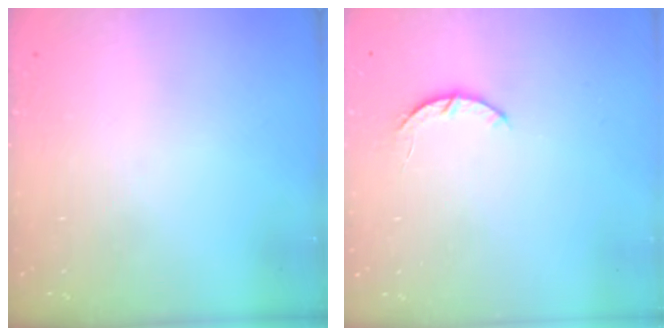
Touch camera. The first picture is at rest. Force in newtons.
{"total": 2.9, "press": 2.8, "slide": 0.5}